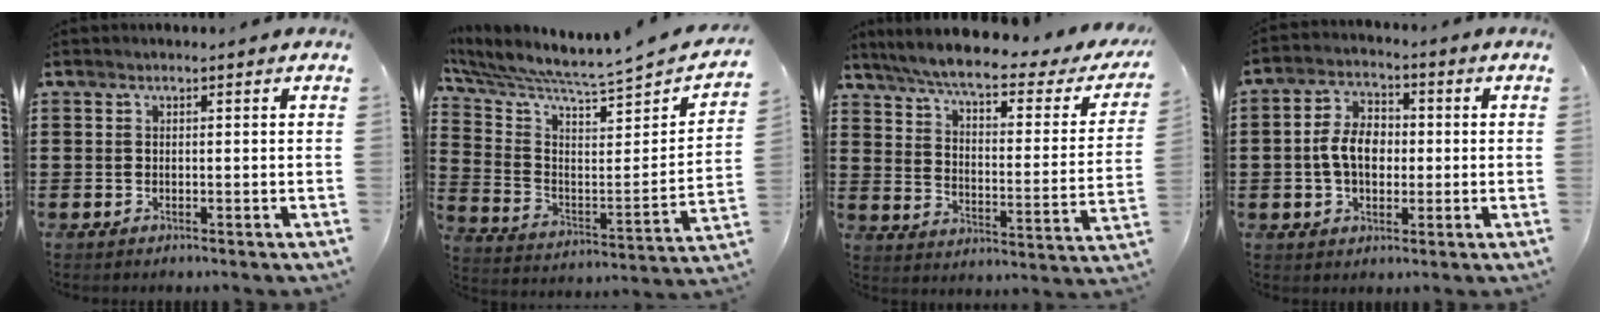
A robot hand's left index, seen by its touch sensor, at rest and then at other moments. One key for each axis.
{"total": 5.0, "fx": 4.6, "fy": -0.7, "fz": 1.8, "tx": -0.064, "ty": -0.063, "tz": 0.067}
{"total": 6.8, "fx": 5.4, "fy": 0.3, "fz": 4.1, "tx": -0.101, "ty": -0.036, "tz": 0.089}
{"total": 6.9, "fx": -0.3, "fy": 4.6, "fz": 5.1, "tx": -0.122, "ty": 0.008, "tz": -0.014}